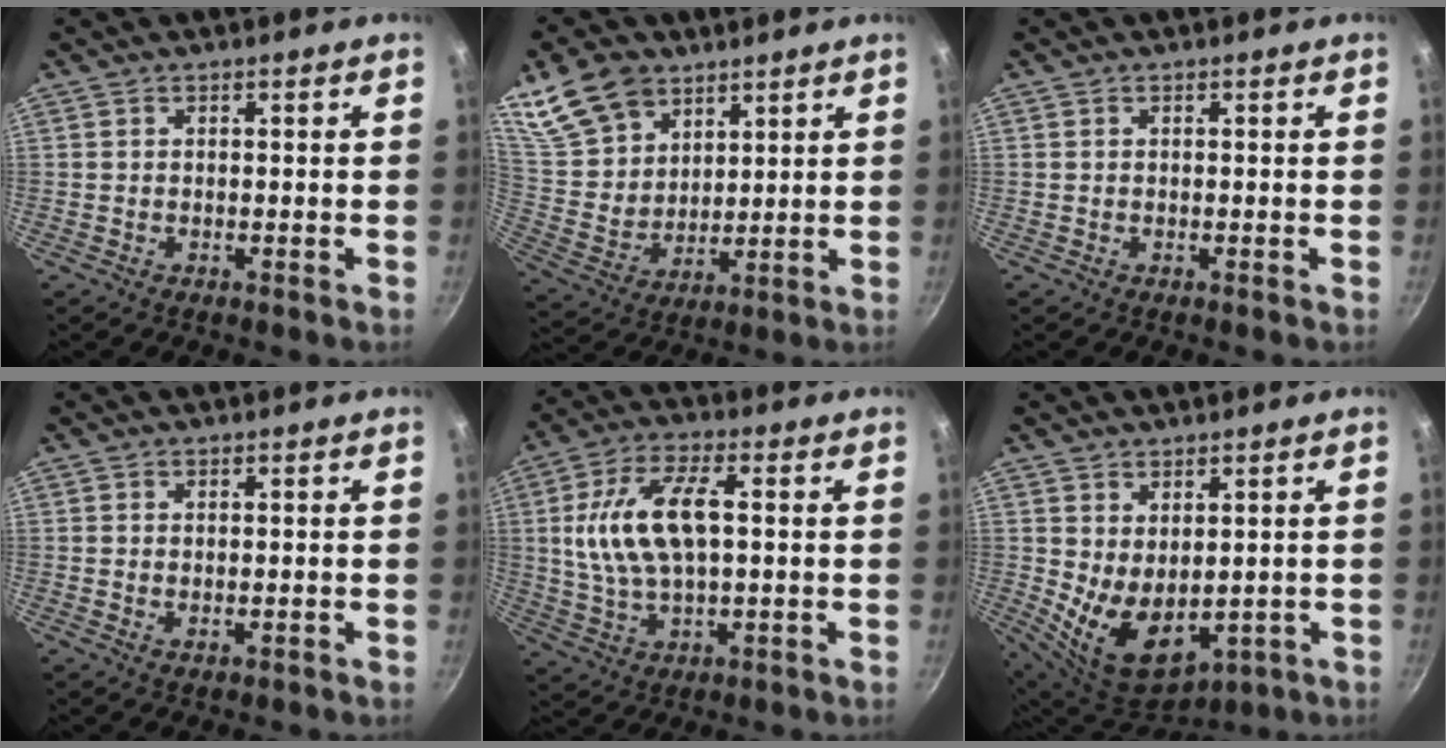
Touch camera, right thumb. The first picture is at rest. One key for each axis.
{"total": 15.3, "fx": 9.5, "fy": 10.0, "fz": 6.7, "tx": -0.101, "ty": -0.037, "tz": 0.196}
{"total": 0.0}
{"total": 1.0, "fx": 0.2, "fy": 0.5, "fz": 0.9, "tx": -0.012, "ty": -0.007, "tz": 0.002}
{"total": 12.5, "fx": 0.9, "fy": 5.9, "fz": 11.0, "tx": -0.214, "ty": 0.015, "tz": 0.013}
{"total": 11.3, "fx": 0.3, "fy": 7.3, "fz": 8.6, "tx": -0.123, "ty": -0.031, "tz": 0.035}